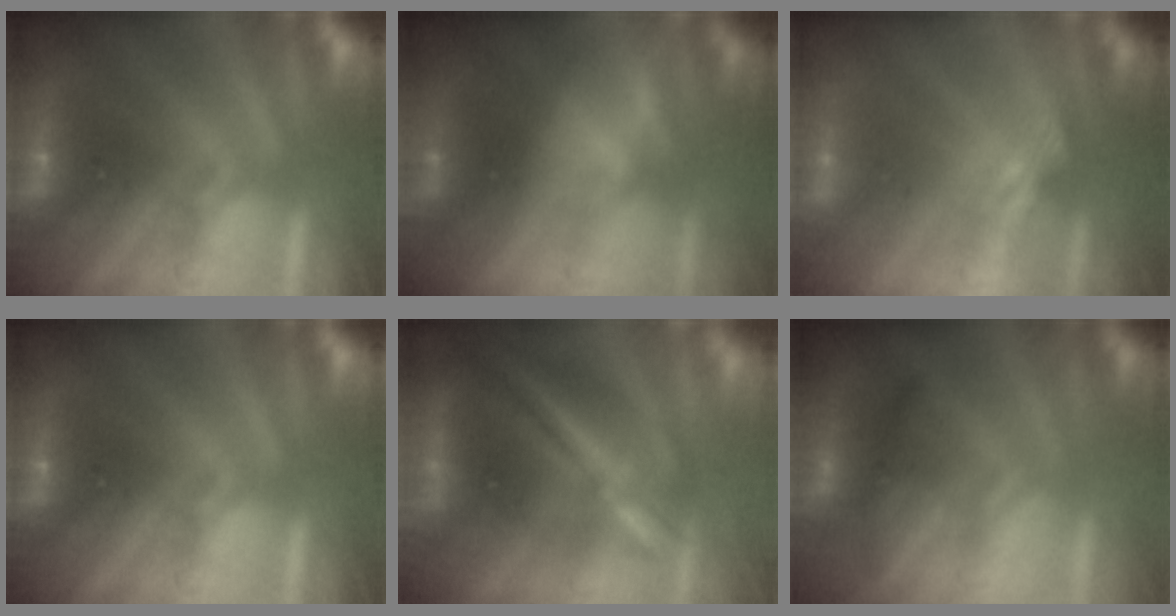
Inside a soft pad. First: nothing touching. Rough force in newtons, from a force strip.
{"total": 2.9}
{"total": 1.4}
{"total": 0.0}
{"total": 5.6}
{"total": 1.3}